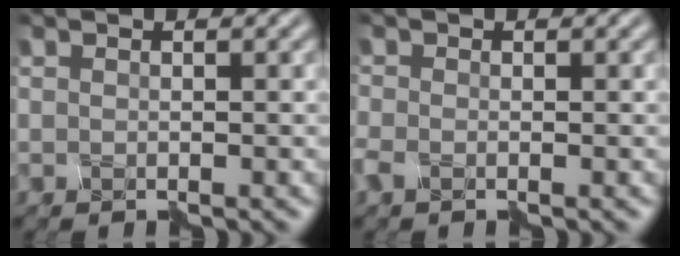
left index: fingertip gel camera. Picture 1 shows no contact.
{"total": 1.4, "force": [-1.2, 0.6, 0.4], "torque": [-0.014, -0.001, -0.022]}